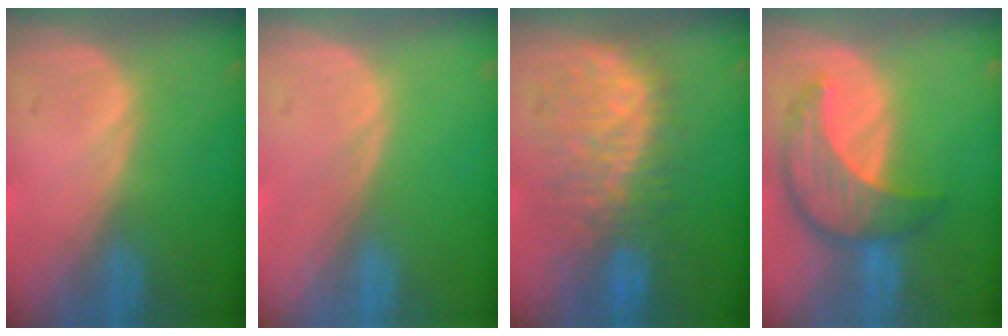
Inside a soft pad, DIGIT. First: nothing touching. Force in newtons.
{"total": 0.0}
{"total": 9.4, "press": 8.9, "slide": 3.0}
{"total": 8.1, "press": 7.5, "slide": 3.1}